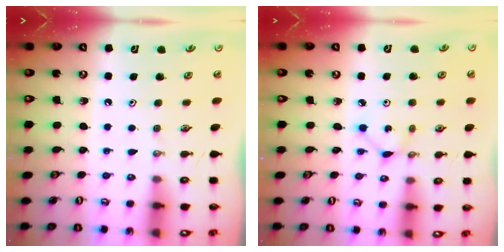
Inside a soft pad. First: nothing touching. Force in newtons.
{"total": 1.9, "press": 1.9, "slide": 0.2}